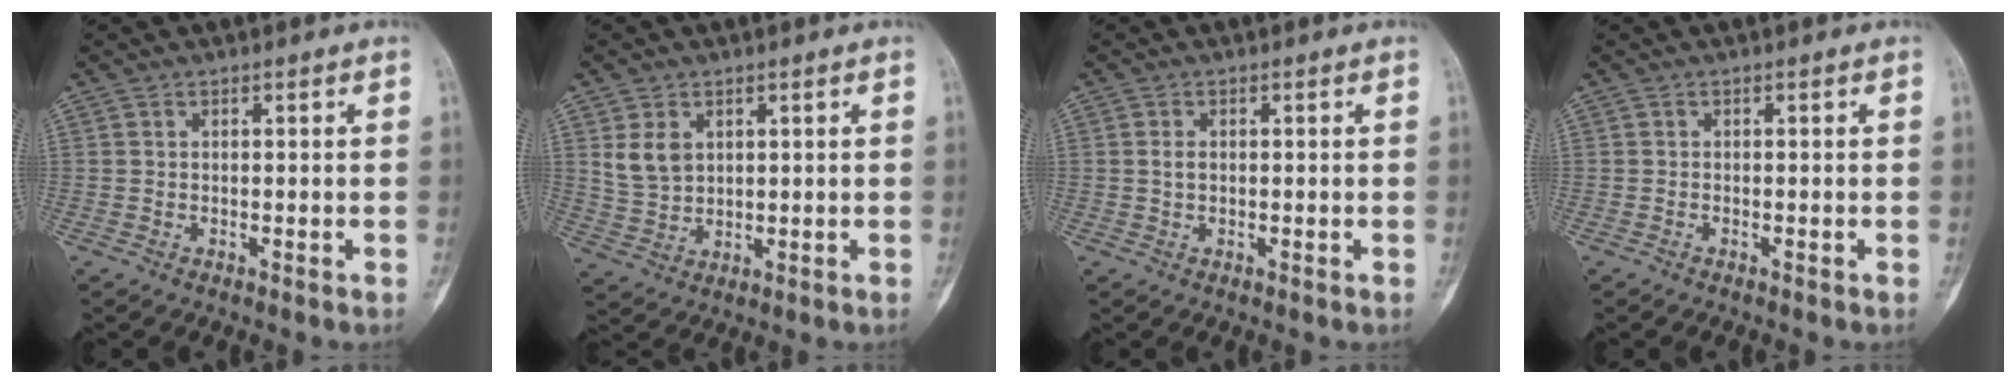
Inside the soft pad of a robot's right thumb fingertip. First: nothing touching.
{"total": 5.5, "force": [2.1, 4.0, 3.3], "torque": [-0.052, -0.010, 0.050]}
{"total": 1.3, "force": [0.0, 0.8, 1.0], "torque": [-0.013, 0.002, -0.001]}
{"total": 0.0}